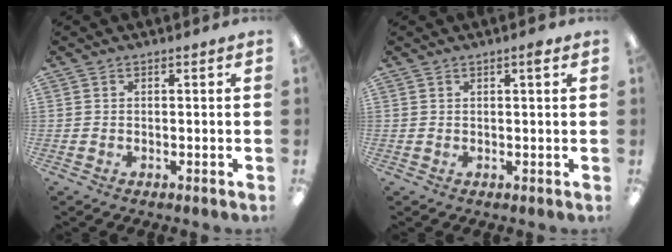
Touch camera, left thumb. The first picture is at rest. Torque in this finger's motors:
{"motor_torque": [-0.21, 0.08, -0.15, 0.05, 0.03]}